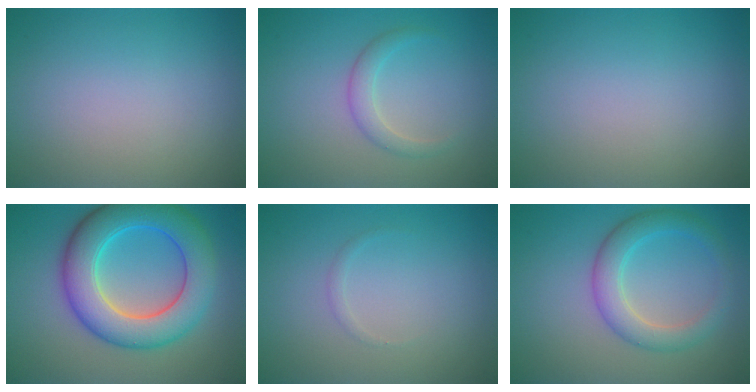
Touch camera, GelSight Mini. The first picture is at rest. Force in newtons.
{"total": 1.7, "press": 1.7, "slide": 0.0}
{"total": 0.0}
{"total": 9.0, "press": 9.0, "slide": 0.2}
{"total": 0.5, "press": 0.5, "slide": 0.0}
{"total": 3.9, "press": 3.9, "slide": 0.1}